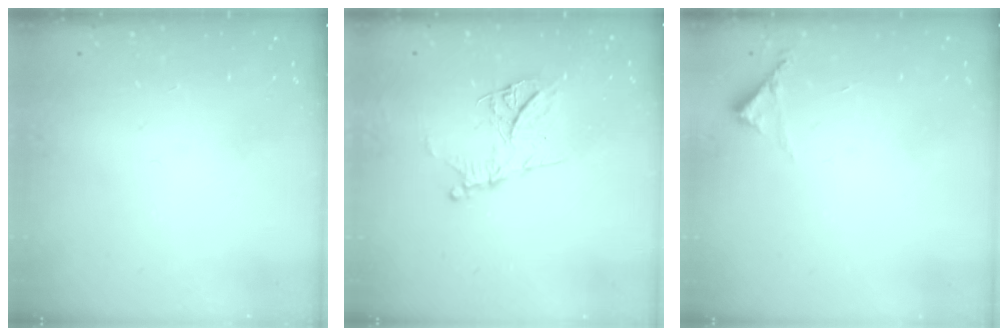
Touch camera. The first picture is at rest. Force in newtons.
{"total": 12.7, "press": 12.6, "slide": 1.4}
{"total": 3.8, "press": 3.8, "slide": 0.2}